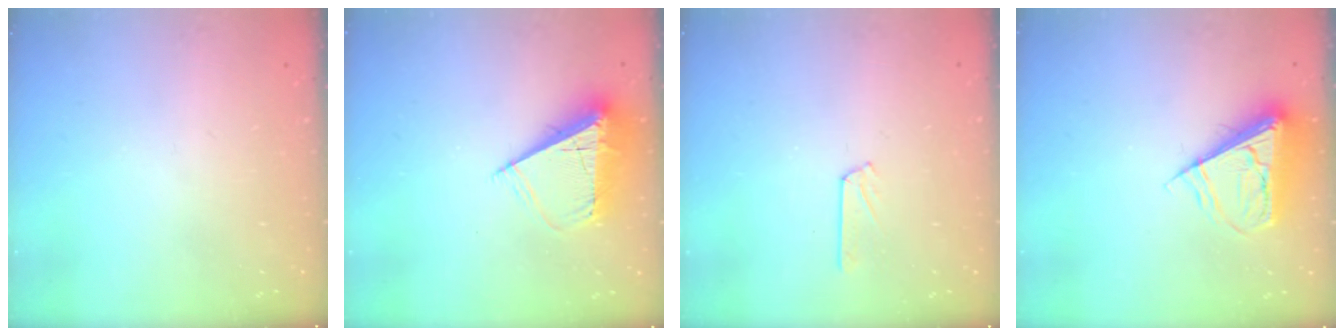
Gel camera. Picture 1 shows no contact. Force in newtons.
{"total": 11.1, "press": 11.1, "slide": 0.8}
{"total": 4.1, "press": 4.1, "slide": 0.5}
{"total": 11.2, "press": 11.2, "slide": 0.9}